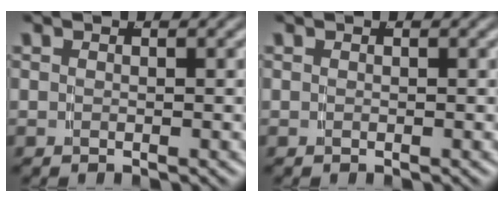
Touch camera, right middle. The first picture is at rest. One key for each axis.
{"total": 0.0}